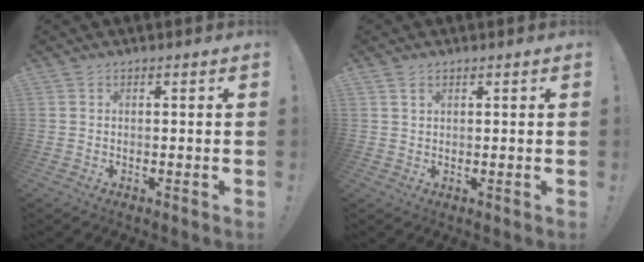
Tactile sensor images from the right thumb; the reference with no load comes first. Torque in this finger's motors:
{"motor_torque": [-0.04, 0.00, -0.32, 0.26, 0.09]}